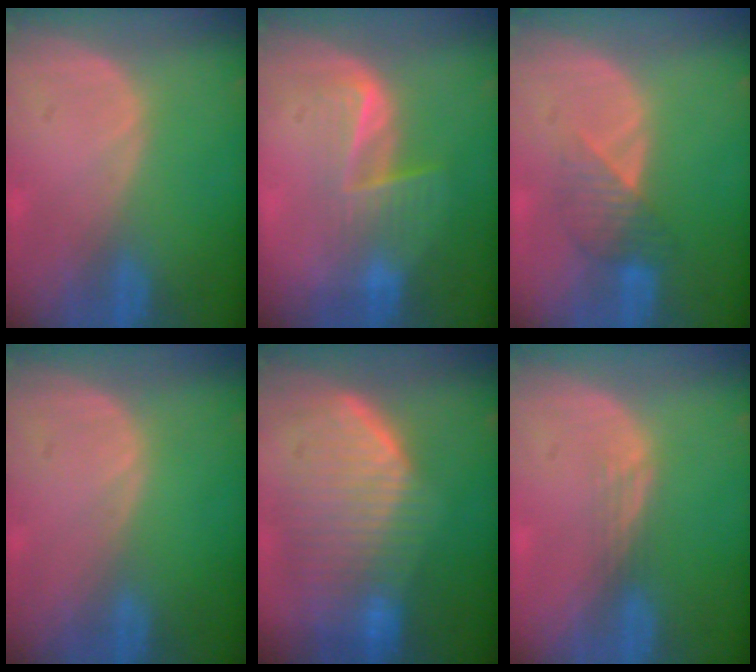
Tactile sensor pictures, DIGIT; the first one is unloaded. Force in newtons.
{"total": 6.9, "press": 5.6, "slide": 4.0}
{"total": 4.1, "press": 3.8, "slide": 1.4}
{"total": 0.0}
{"total": 10.3, "press": 9.1, "slide": 4.8}
{"total": 1.5, "press": 1.2, "slide": 0.9}